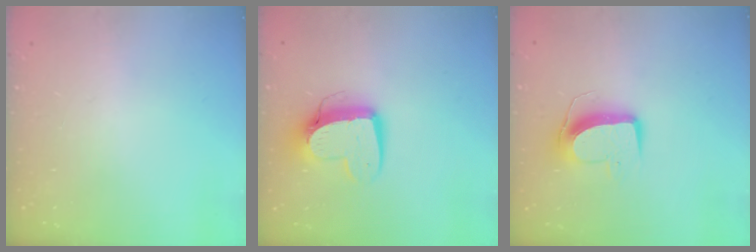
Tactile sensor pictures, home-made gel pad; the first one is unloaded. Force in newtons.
{"total": 12.2, "press": 12.1, "slide": 1.3}
{"total": 10.5, "press": 10.5, "slide": 0.4}